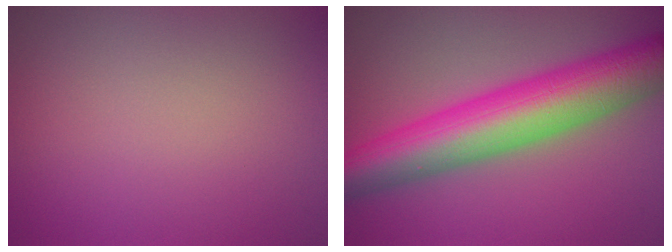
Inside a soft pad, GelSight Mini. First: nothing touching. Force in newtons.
{"total": 10.4, "press": 10.4, "slide": 0.2}